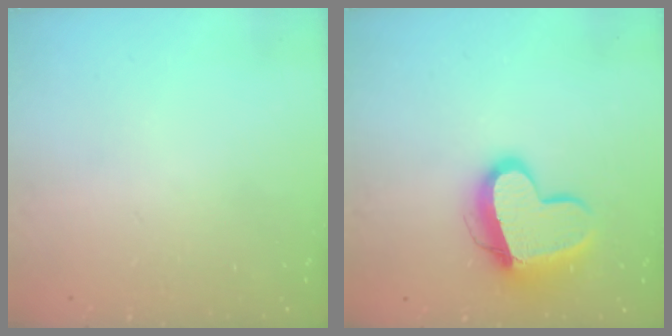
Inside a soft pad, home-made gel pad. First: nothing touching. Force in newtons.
{"total": 14.7, "press": 14.6, "slide": 1.3}